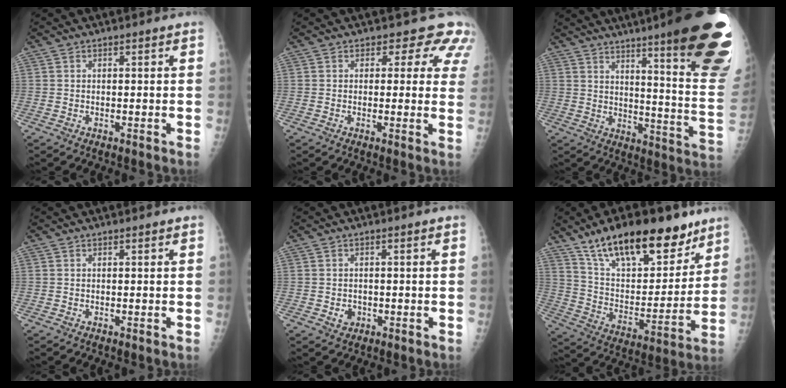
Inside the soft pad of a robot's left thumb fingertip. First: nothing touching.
{"total": 7.3, "force": [5.4, 4.4, 2.2], "torque": [0.019, -0.019, 0.035]}
{"total": 28.3, "force": [18.1, 3.4, 21.5], "torque": [-0.208, -0.096, 0.237]}
{"total": 0.0}
{"total": 2.5, "force": [-0.8, 2.2, 0.9], "torque": [-0.002, 0.005, -0.007]}
{"total": 24.3, "force": [16.6, 10.2, 14.5], "torque": [-0.189, -0.059, 0.276]}